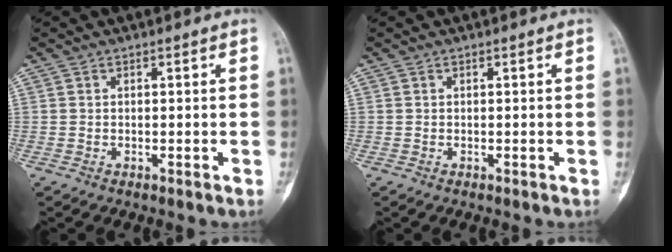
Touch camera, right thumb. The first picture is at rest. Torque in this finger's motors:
{"motor_torque": [0.00, 0.00, 0.02, -0.02, 0.00]}